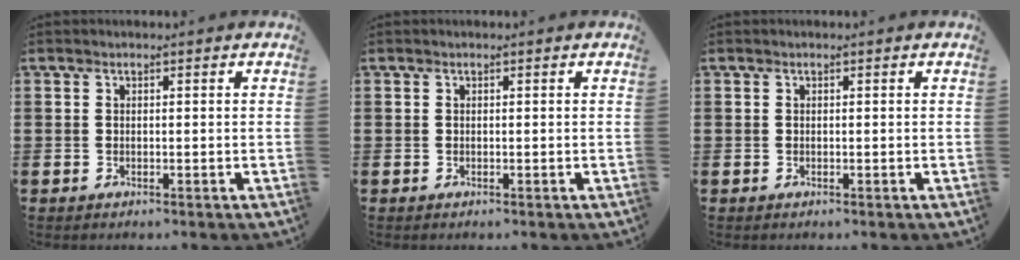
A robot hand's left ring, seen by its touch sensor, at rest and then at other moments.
{"total": 0.0}
{"total": 0.0}